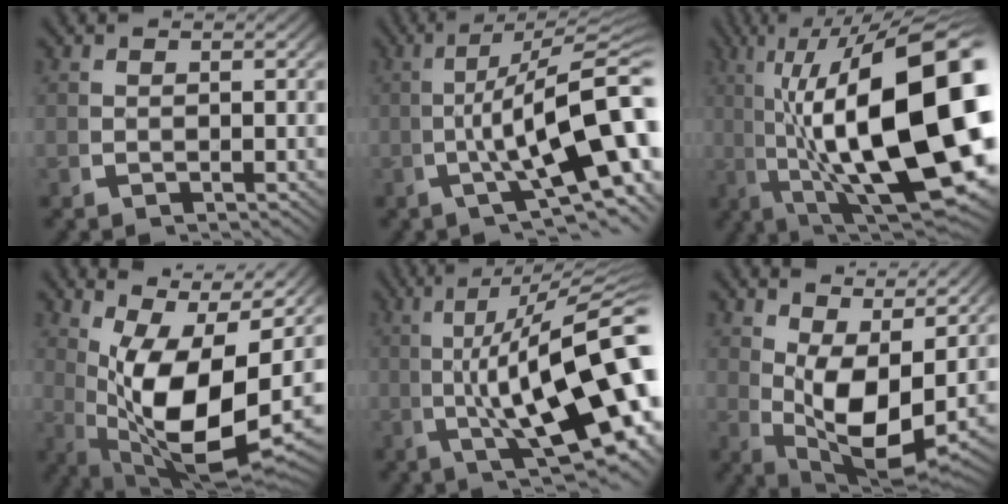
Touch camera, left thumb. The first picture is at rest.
{"total": 12.6, "force": [-1.1, 5.0, 11.5], "torque": [-0.172, -0.015, -0.008]}
{"total": 23.7, "force": [-1.1, 12.2, 20.3], "torque": [-0.329, -0.089, 0.024]}
{"total": 16.8, "force": [1.1, 9.8, 13.6], "torque": [-0.259, -0.060, 0.048]}
{"total": 18.2, "force": [0.9, 8.4, 16.1], "torque": [-0.236, -0.020, 0.024]}
{"total": 10.3, "force": [1.0, 6.0, 8.2], "torque": [-0.162, -0.050, 0.041]}